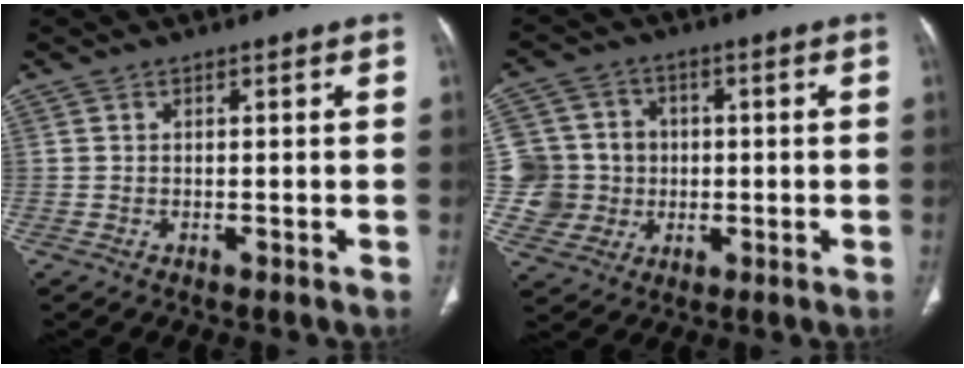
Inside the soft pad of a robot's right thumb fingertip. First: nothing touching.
{"total": 11.1, "force": [-0.1, 10.9, 2.5], "torque": [-0.019, 0.019, 0.005]}